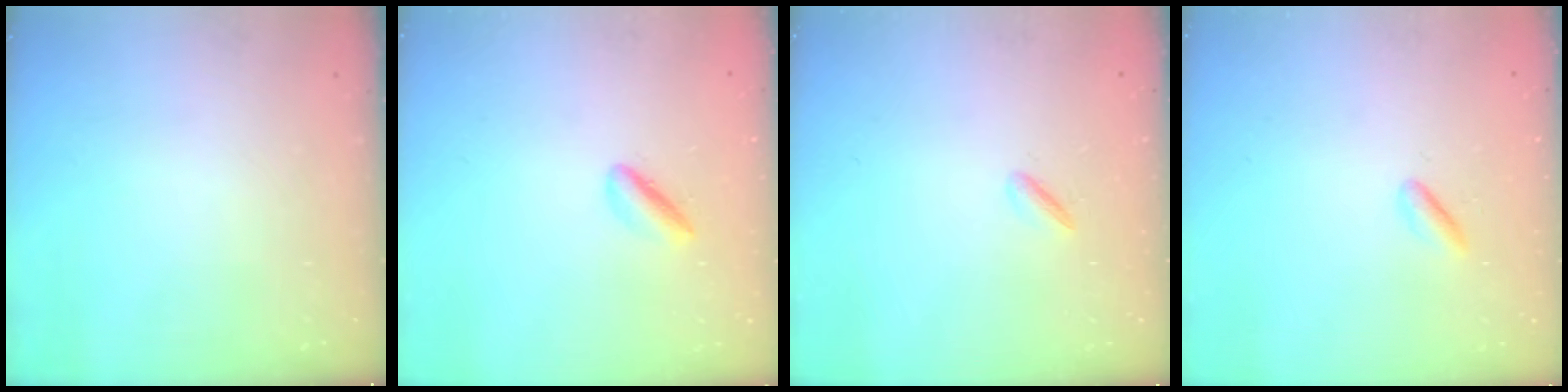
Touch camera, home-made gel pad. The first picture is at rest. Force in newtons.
{"total": 2.2, "press": 2.2, "slide": 0.4}
{"total": 2.1, "press": 2.0, "slide": 0.7}
{"total": 1.1, "press": 0.9, "slide": 0.7}